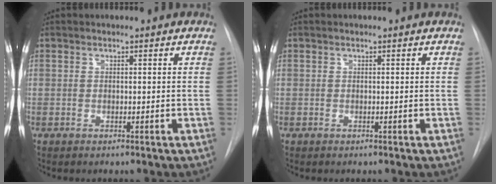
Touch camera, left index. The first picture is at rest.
{"total": 0.0}